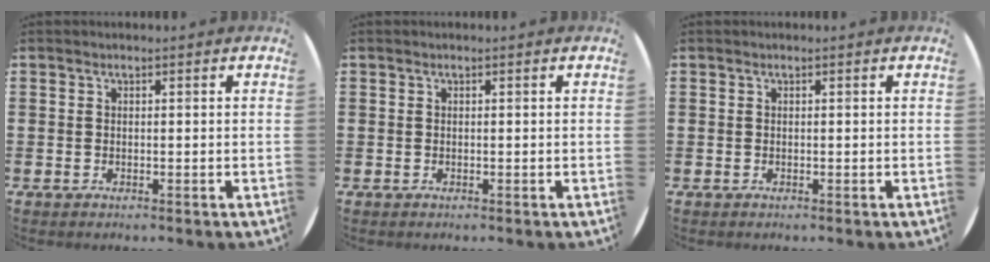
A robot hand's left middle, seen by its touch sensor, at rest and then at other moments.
{"total": 0.0}
{"total": 0.0}